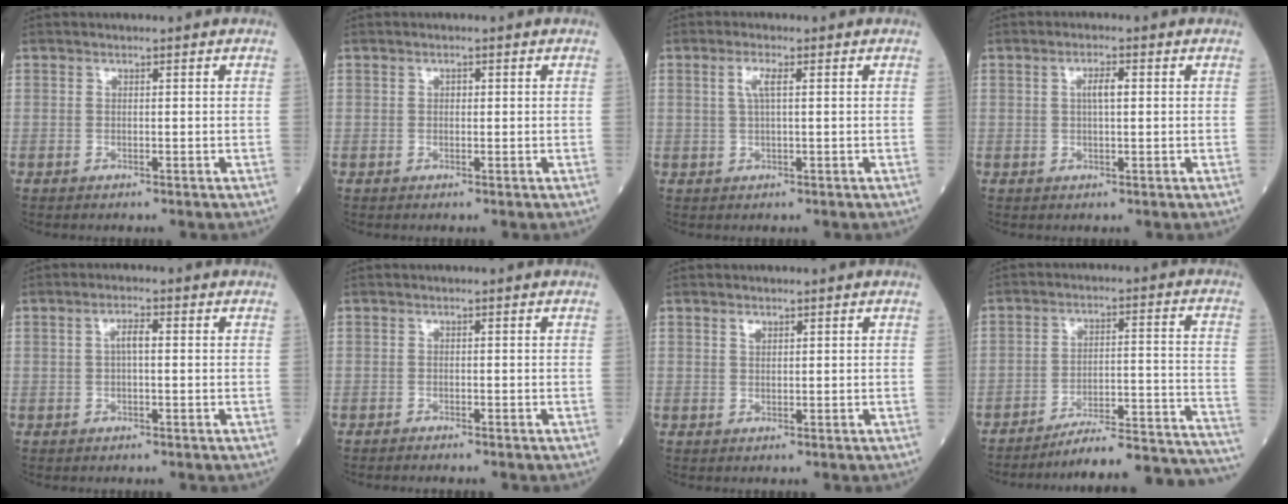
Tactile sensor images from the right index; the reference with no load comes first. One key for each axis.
{"total": 0.6, "fx": 0.1, "fy": 0.4, "fz": 0.4, "tx": -0.008, "ty": 0.001, "tz": 0.002}
{"total": 2.8, "fx": 0.9, "fy": 0.5, "fz": 2.6, "tx": -0.058, "ty": 0.006, "tz": 0.016}
{"total": 2.5, "fx": 0.5, "fy": 0.5, "fz": 2.4, "tx": -0.045, "ty": 0.003, "tz": 0.008}
{"total": 2.3, "fx": 0.2, "fy": 0.6, "fz": 2.2, "tx": -0.043, "ty": 0.005, "tz": 0.004}
{"total": 1.1, "fx": -1.1, "fy": -0.1, "fz": 0.4, "tx": -0.007, "ty": -0.001, "tz": -0.016}
{"total": 1.0, "fx": 0.7, "fy": 0.5, "fz": 0.5, "tx": -0.010, "ty": -0.001, "tz": 0.012}
{"total": 18.7, "fx": -13.7, "fy": 4.7, "fz": 11.8, "tx": -0.091, "ty": 0.060, "tz": -0.192}